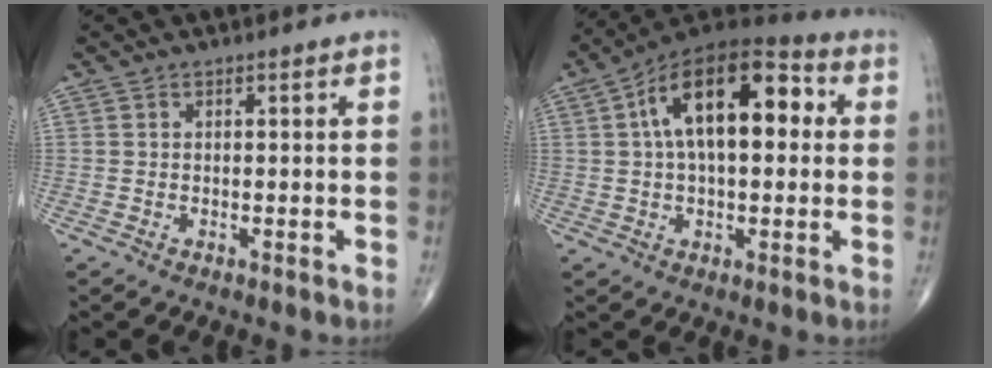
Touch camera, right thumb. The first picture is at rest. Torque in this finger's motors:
{"motor_torque": [1.00, 4.01, 1.62, 0.26, 0.20]}